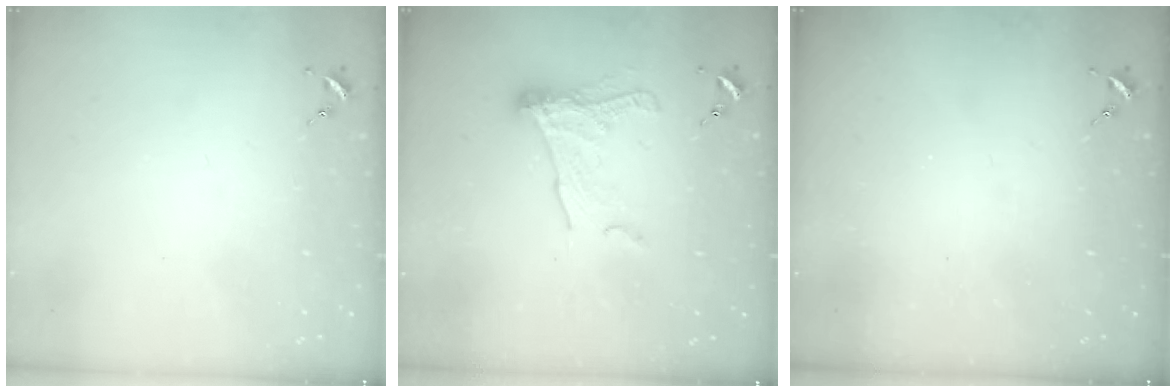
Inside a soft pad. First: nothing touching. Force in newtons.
{"total": 11.9, "press": 11.9, "slide": 0.9}
{"total": 0.0}